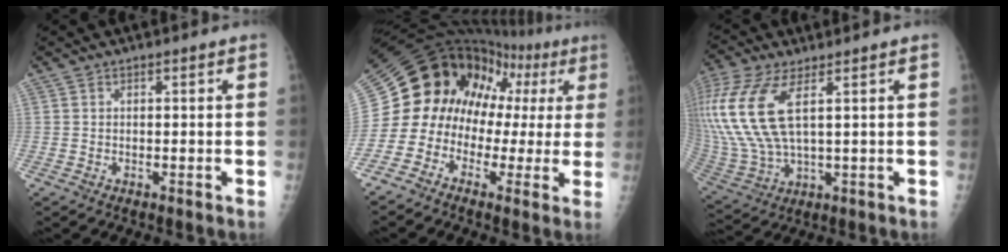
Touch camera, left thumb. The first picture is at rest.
{"total": 17.6, "force": [0.4, 14.6, 9.9], "torque": [-0.119, 0.085, 0.004]}
{"total": 18.5, "force": [5.5, 7.6, 15.9], "torque": [-0.393, -0.016, 0.113]}